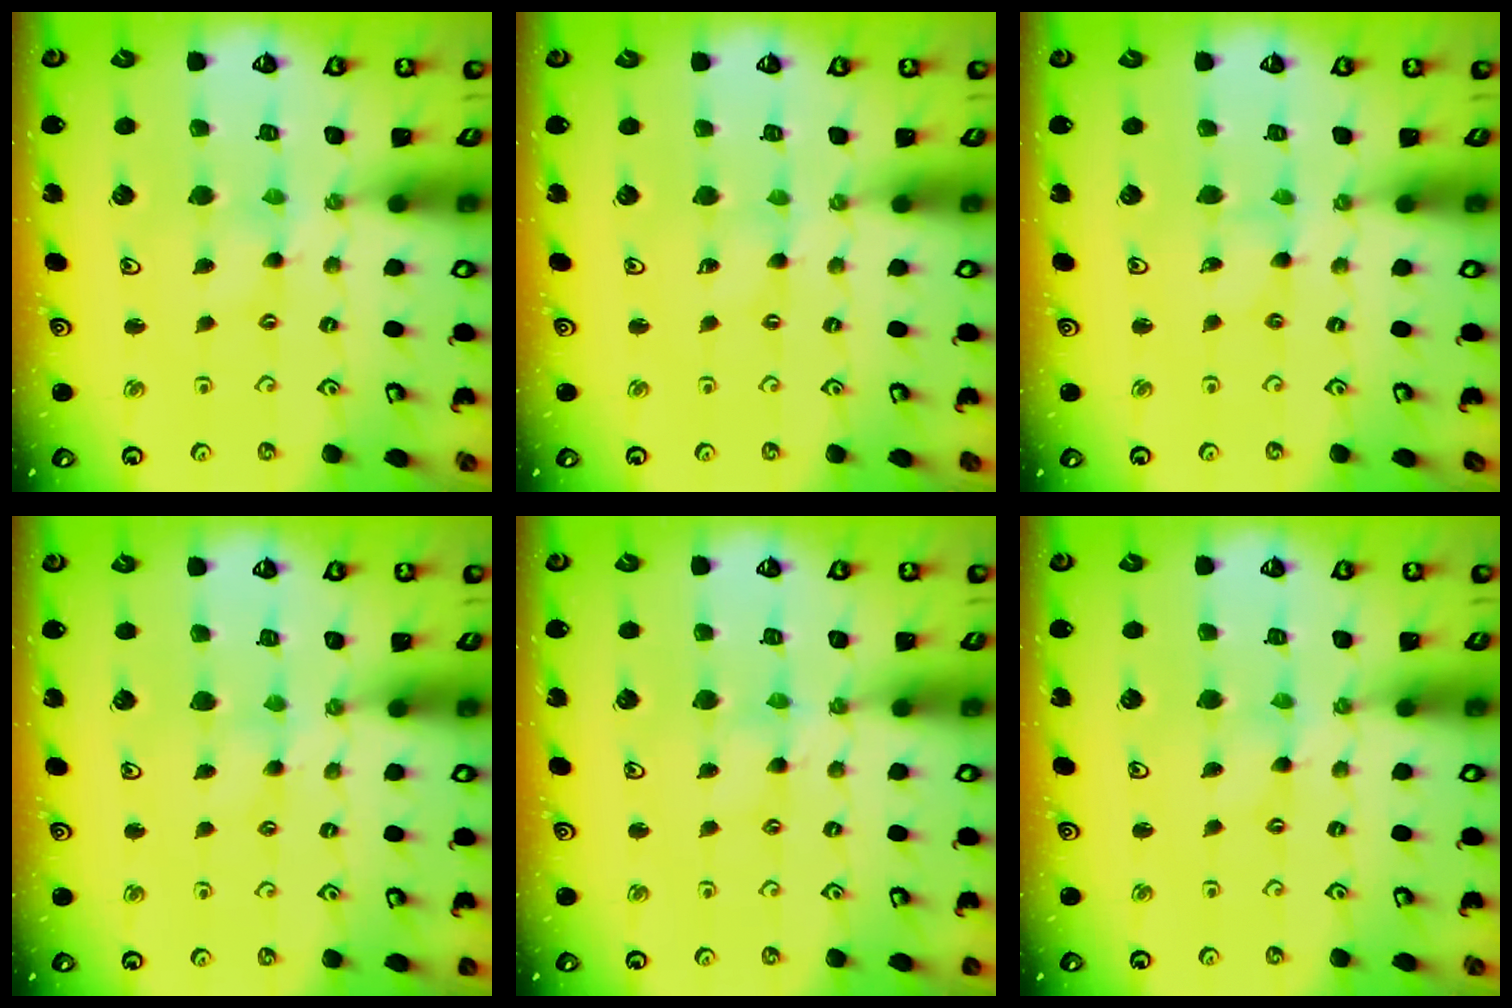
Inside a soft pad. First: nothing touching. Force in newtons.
{"total": 0.0}
{"total": 0.0}
{"total": 2.0, "press": 1.9, "slide": 0.3}
{"total": 2.8, "press": 2.8, "slide": 0.4}
{"total": 0.0}